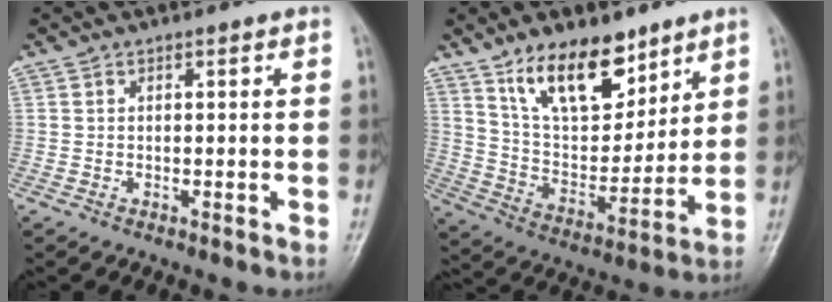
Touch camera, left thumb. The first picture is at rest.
{"total": 15.3, "force": [10.2, 7.3, 8.8], "torque": [-0.103, -0.065, 0.189]}